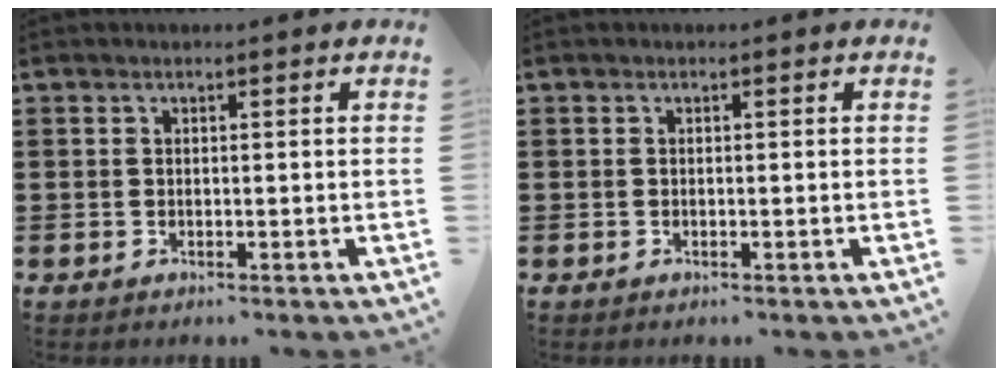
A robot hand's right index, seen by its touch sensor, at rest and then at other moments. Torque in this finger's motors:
{"motor_torque": [-0.09, 0.09, 0.00, -0.01]}